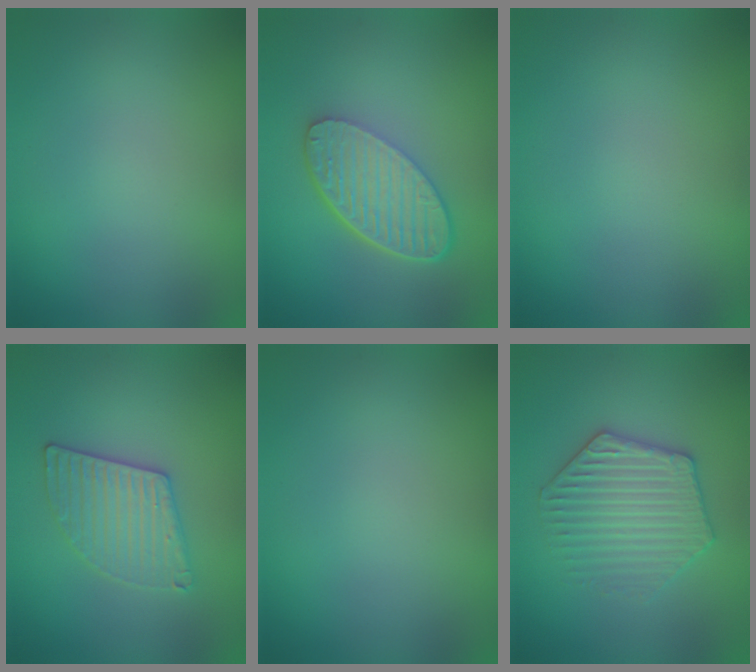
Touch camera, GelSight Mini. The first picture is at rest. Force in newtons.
{"total": 5.9, "press": 4.2, "slide": 4.1}
{"total": 0.0}
{"total": 3.0, "press": 3.0, "slide": 0.4}
{"total": 0.0}
{"total": 3.8, "press": 3.8, "slide": 0.7}